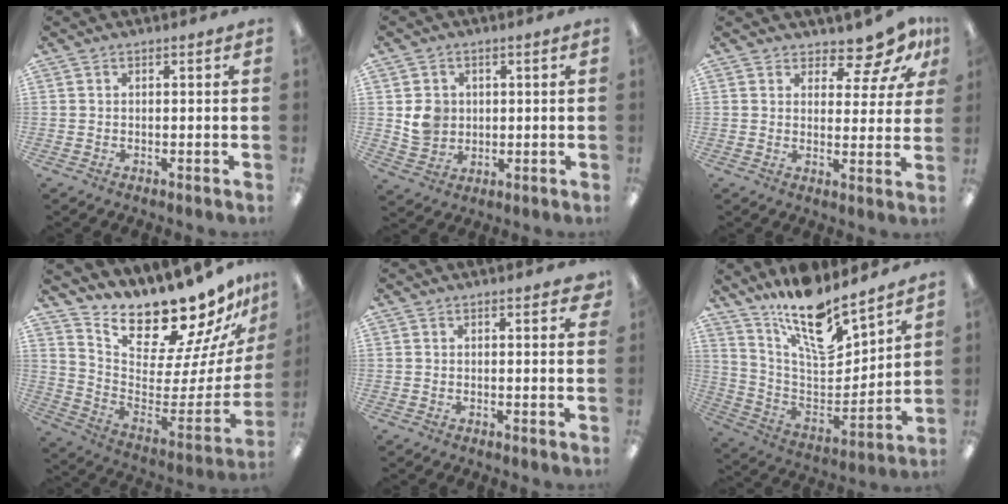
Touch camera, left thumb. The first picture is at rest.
{"total": 6.0, "force": [1.4, 5.5, 2.0], "torque": [-0.027, 0.007, 0.027]}
{"total": 8.5, "force": [7.1, 3.2, 3.3], "torque": [-0.045, -0.051, 0.125]}
{"total": 18.3, "force": [16.5, 4.8, 6.3], "torque": [-0.084, -0.159, 0.275]}
{"total": 1.6, "force": [1.3, 0.4, 1.0], "torque": [-0.006, -0.004, 0.019]}
{"total": 17.1, "force": [13.5, 5.0, 9.1], "torque": [-0.161, -0.104, 0.234]}